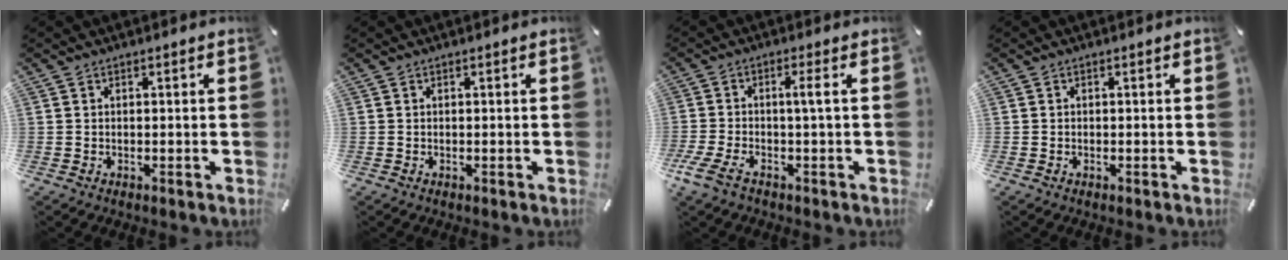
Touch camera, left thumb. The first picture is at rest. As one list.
[{"total": 0.0}, {"total": 6.1, "force": [-1.2, 1.4, 5.8], "torque": [-0.130, -0.007, -0.029]}, {"total": 0.0}]